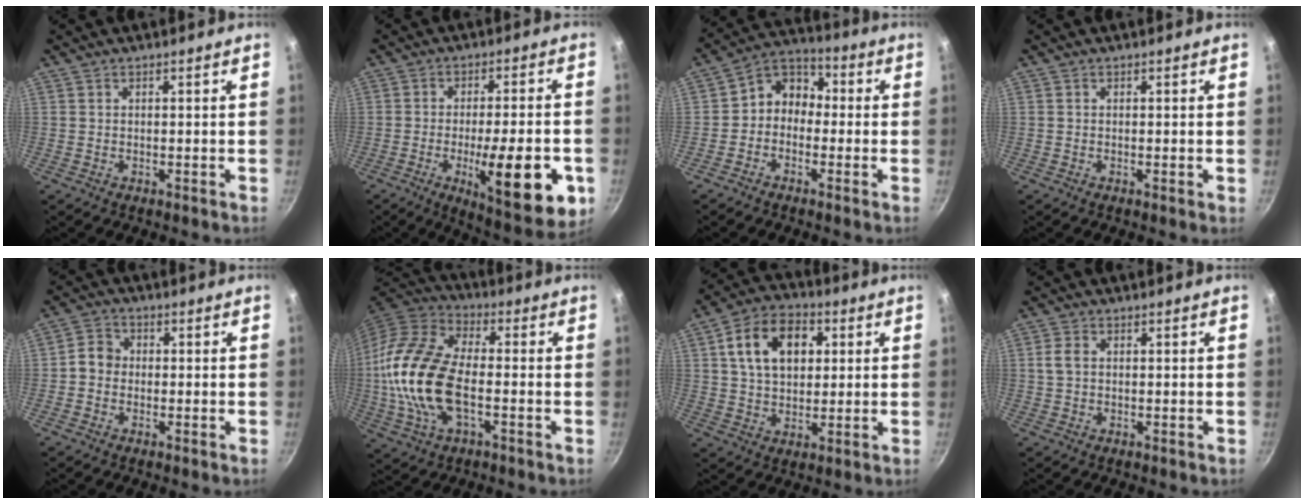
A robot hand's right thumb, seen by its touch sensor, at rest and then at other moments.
{"total": 18.2, "force": [-5.5, 5.1, 16.6], "torque": [-0.212, 0.008, -0.073]}
{"total": 7.3, "force": [-1.2, 6.1, 3.9], "torque": [-0.031, 0.040, -0.045]}
{"total": 0.0}
{"total": 4.1, "force": [-0.5, 3.6, 1.8], "torque": [-0.015, 0.011, -0.023]}
{"total": 19.9, "force": [-2.4, 10.7, 16.6], "torque": [-0.329, 0.031, -0.057]}
{"total": 13.7, "force": [3.7, 9.4, 9.3], "torque": [-0.130, 0.009, 0.052]}
{"total": 2.7, "force": [0.3, 1.9, 1.8], "torque": [-0.033, 0.006, 0.005]}